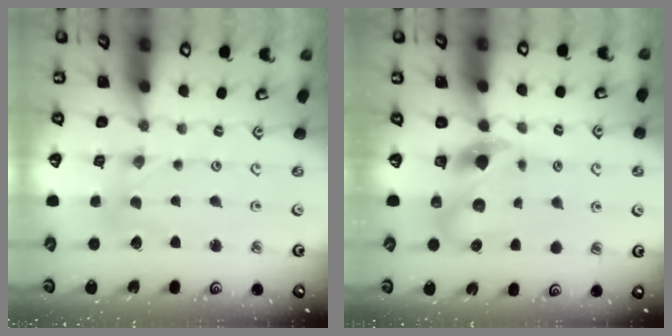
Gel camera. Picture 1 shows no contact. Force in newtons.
{"total": 8.2, "press": 8.1, "slide": 0.8}